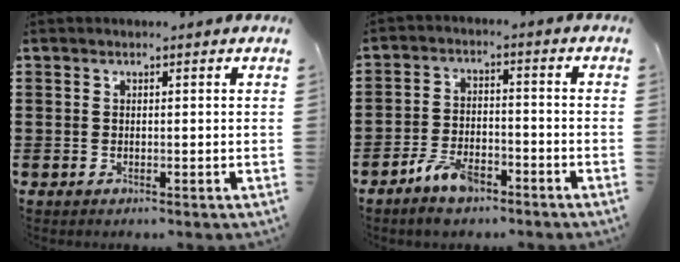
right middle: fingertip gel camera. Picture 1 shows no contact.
{"total": 5.6, "force": [-4.2, 2.3, 3.0], "torque": [-0.065, 0.006, -0.082]}